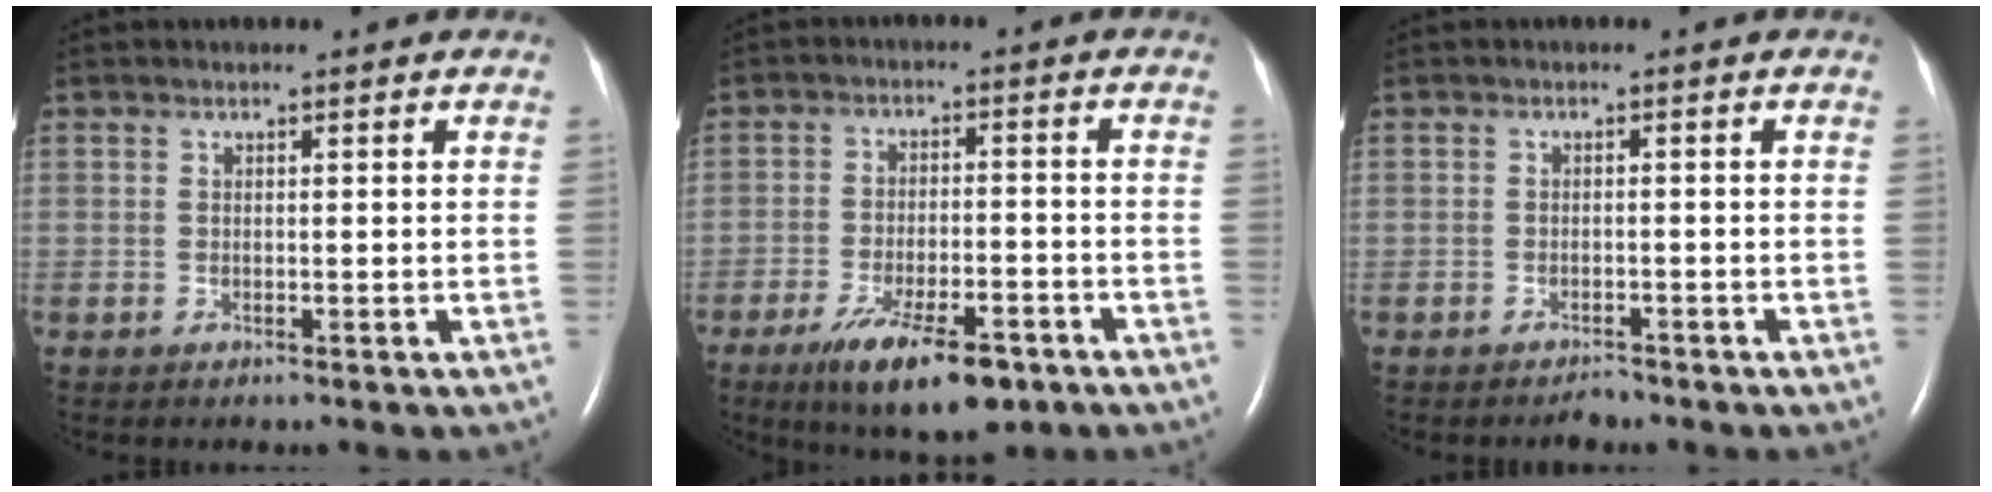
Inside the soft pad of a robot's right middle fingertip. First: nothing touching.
{"total": 11.6, "force": [-7.4, 3.3, 8.3], "torque": [-0.139, -0.015, -0.117]}
{"total": 1.1, "force": [-1.1, 0.2, 0.1], "torque": [-0.003, 0.000, -0.017]}